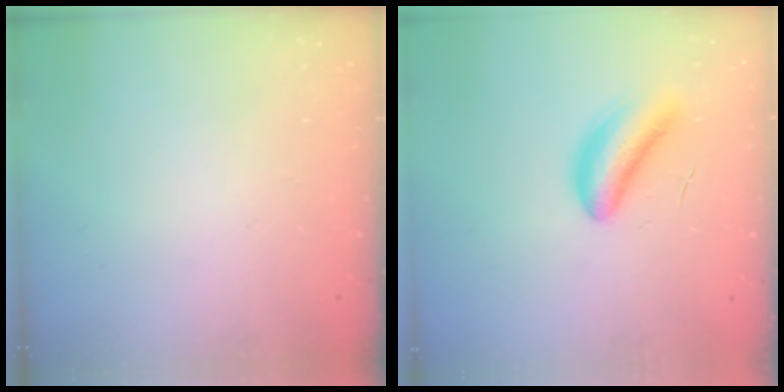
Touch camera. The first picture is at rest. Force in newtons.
{"total": 5.2, "press": 4.9, "slide": 1.7}